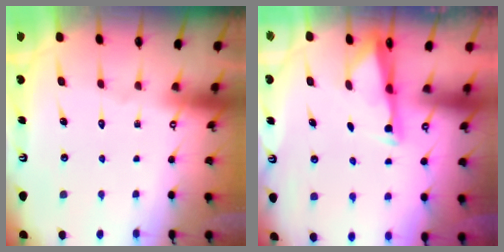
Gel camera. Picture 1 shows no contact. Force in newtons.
{"total": 3.1, "press": 3.0, "slide": 0.6}